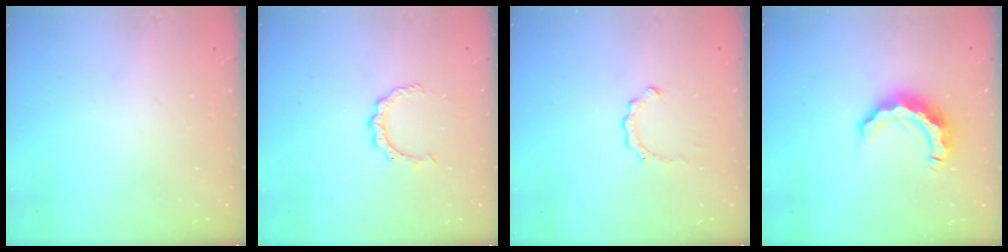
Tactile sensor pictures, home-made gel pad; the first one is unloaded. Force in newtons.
{"total": 4.6, "press": 4.6, "slide": 0.2}
{"total": 2.4, "press": 2.4, "slide": 0.2}
{"total": 10.8, "press": 10.8, "slide": 1.0}